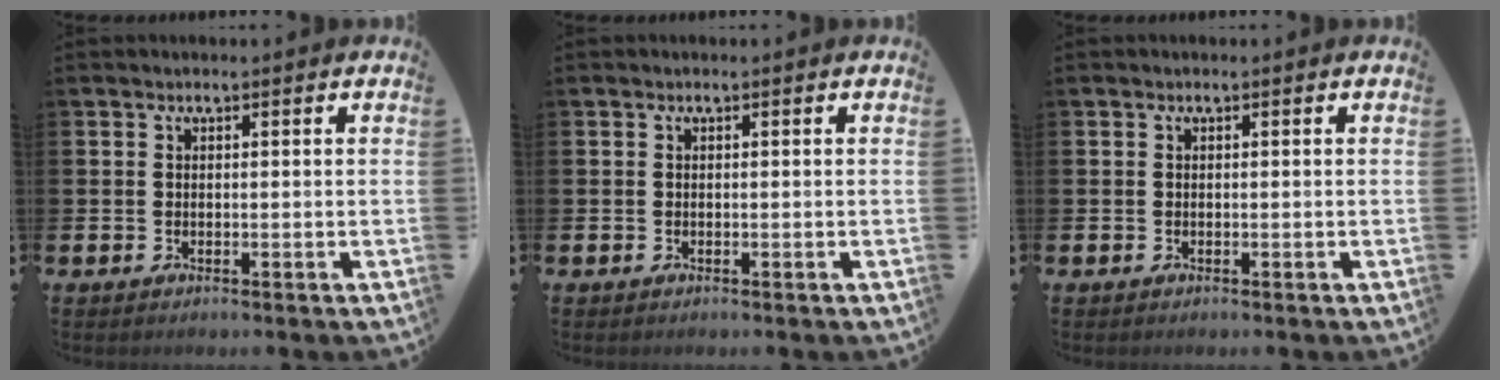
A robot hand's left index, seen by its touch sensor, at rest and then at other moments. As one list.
[{"total": 0.0}, {"total": 0.0}]